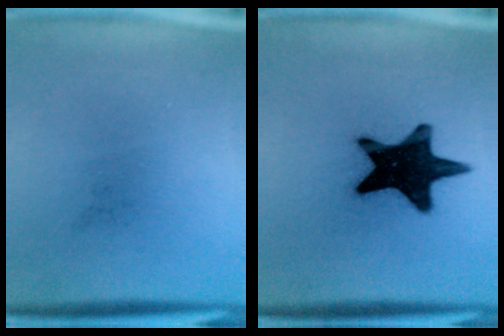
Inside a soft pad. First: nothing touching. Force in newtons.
{"total": 19.5}